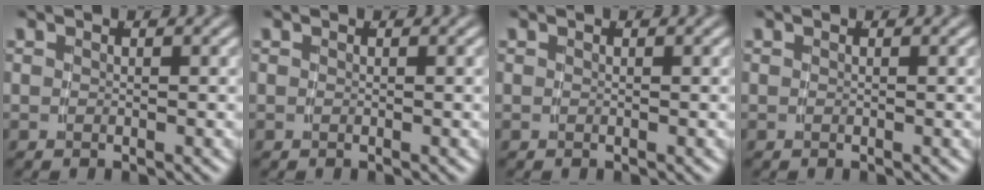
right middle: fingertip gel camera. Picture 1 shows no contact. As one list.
[{"total": 0.0}, {"total": 0.0}, {"total": 0.0}]